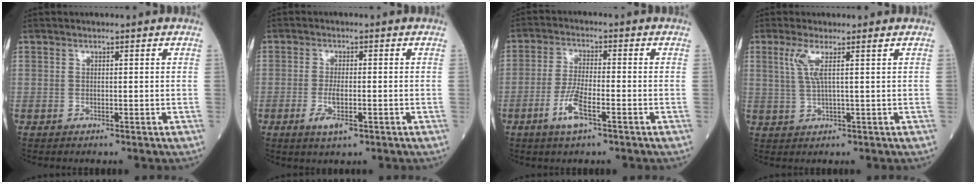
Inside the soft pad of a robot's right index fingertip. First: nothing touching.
{"total": 4.1, "force": [-1.7, 1.1, 3.5], "torque": [-0.069, -0.004, -0.027]}
{"total": 6.0, "force": [-3.0, 1.2, 5.0], "torque": [-0.103, -0.004, -0.057]}
{"total": 3.7, "force": [1.5, -0.3, 3.4], "torque": [-0.078, 0.004, 0.033]}